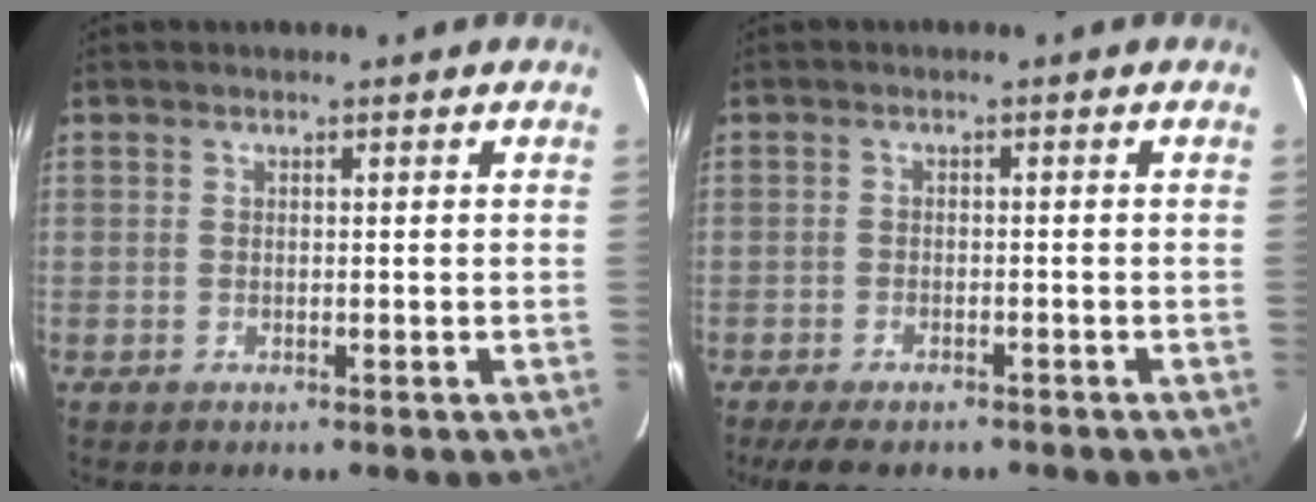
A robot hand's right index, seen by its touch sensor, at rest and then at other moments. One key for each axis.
{"total": 6.6, "fx": -5.3, "fy": 2.4, "fz": 3.2, "tx": -0.079, "ty": -0.018, "tz": -0.081}